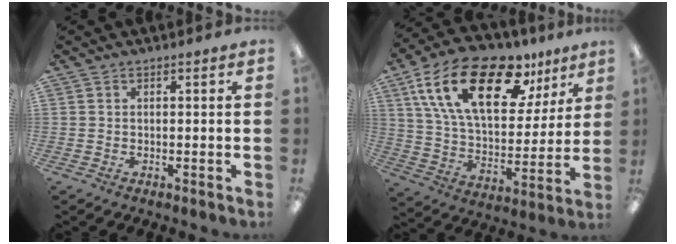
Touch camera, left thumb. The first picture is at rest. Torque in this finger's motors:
{"motor_torque": [0.83, 0.89, 1.66, -1.10, 0.53]}